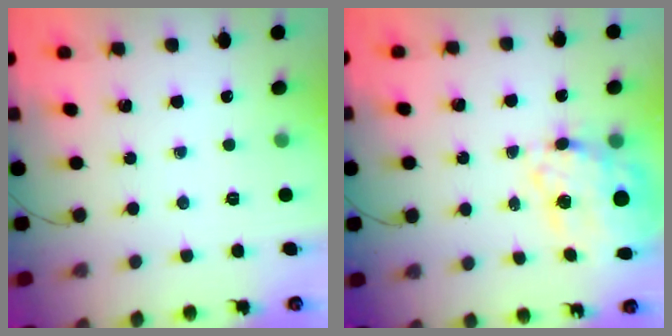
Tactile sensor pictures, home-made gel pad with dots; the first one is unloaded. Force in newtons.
{"total": 17.4, "press": 16.9, "slide": 4.1}